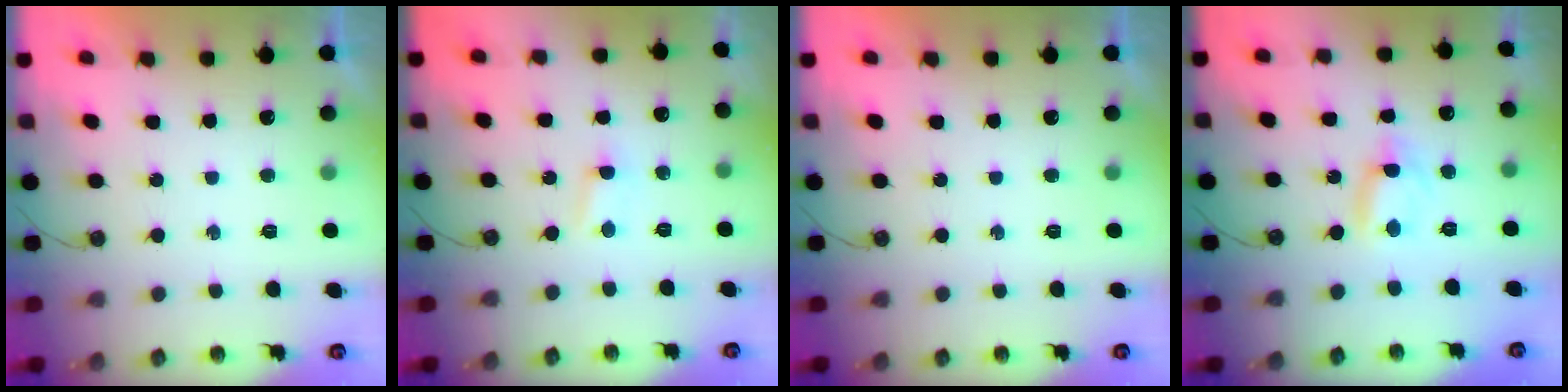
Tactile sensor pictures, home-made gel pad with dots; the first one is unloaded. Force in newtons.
{"total": 1.2, "press": 1.1, "slide": 0.2}
{"total": 0.0}
{"total": 1.7, "press": 1.7, "slide": 0.1}